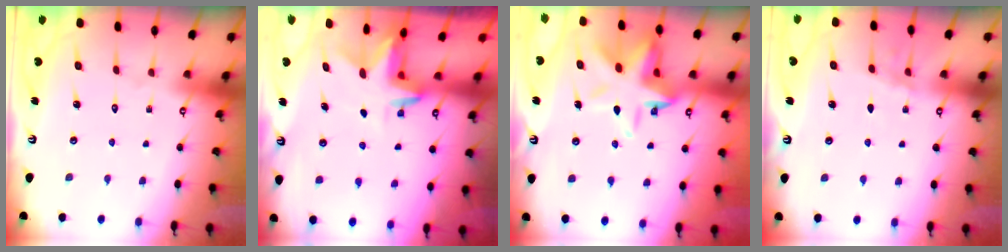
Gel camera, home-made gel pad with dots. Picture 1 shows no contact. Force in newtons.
{"total": 2.7, "press": 2.7, "slide": 0.1}
{"total": 12.2, "press": 12.0, "slide": 2.3}
{"total": 5.5, "press": 4.7, "slide": 2.8}